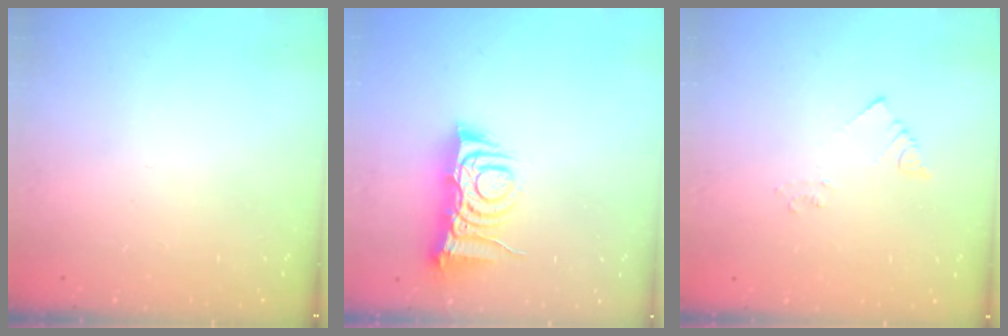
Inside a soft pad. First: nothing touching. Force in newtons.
{"total": 8.9, "press": 8.9, "slide": 1.1}
{"total": 2.1, "press": 2.1, "slide": 0.3}